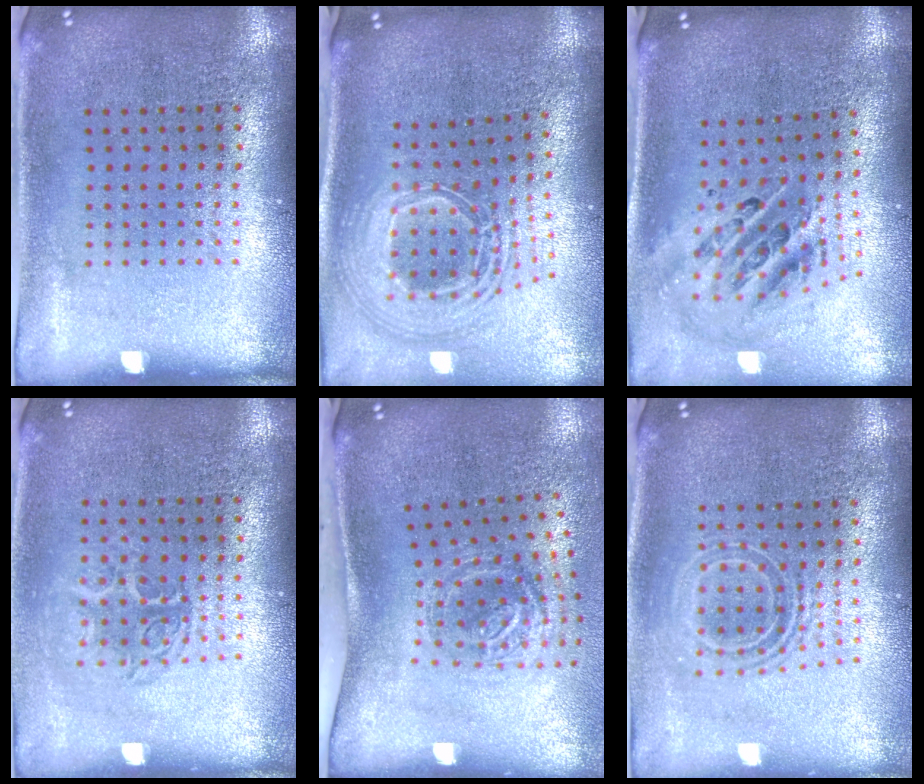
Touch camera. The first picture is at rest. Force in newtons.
{"total": 2.6, "press": 1.8, "slide": 1.8}
{"total": 1.6, "press": 1.3, "slide": 0.9}
{"total": 1.2, "press": 1.1, "slide": 0.6}
{"total": 1.9, "press": 1.2, "slide": 1.5}
{"total": 1.6, "press": 1.2, "slide": 1.0}